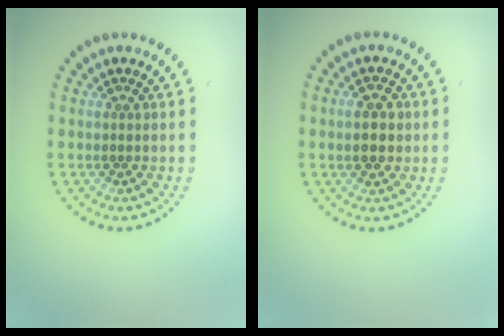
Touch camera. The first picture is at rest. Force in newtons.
{"total": 2.8, "press": 2.8, "slide": 0.2}